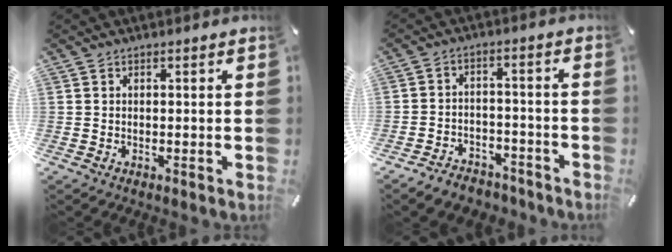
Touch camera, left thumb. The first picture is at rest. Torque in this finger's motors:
{"motor_torque": [1.00, 1.37, 0.04, 0.04, 0.03]}